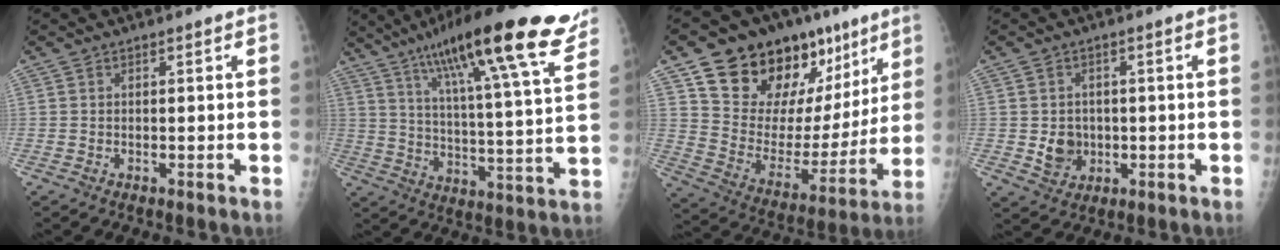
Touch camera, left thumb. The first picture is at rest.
{"total": 25.7, "force": [17.2, 3.6, 18.7], "torque": [-0.281, -0.044, 0.258]}
{"total": 26.4, "force": [14.7, 14.9, 16.1], "torque": [-0.197, -0.024, 0.248]}
{"total": 5.1, "force": [-0.3, 4.4, 2.4], "torque": [-0.016, 0.002, 0.003]}